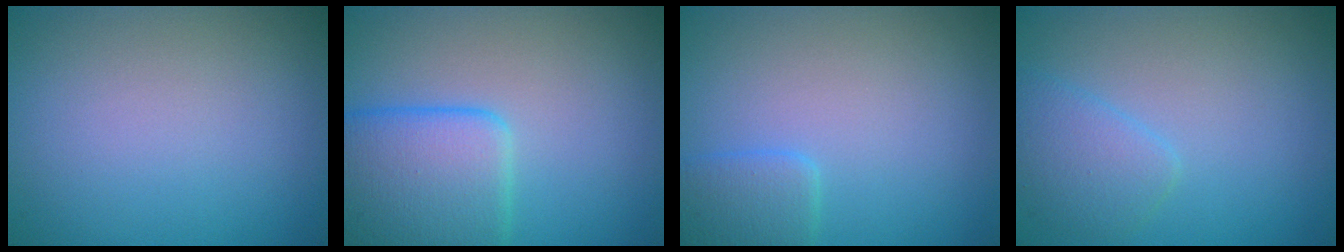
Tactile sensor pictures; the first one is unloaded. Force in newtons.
{"total": 6.2, "press": 6.2, "slide": 0.4}
{"total": 2.1, "press": 2.1, "slide": 0.1}
{"total": 2.2, "press": 2.2, "slide": 0.1}